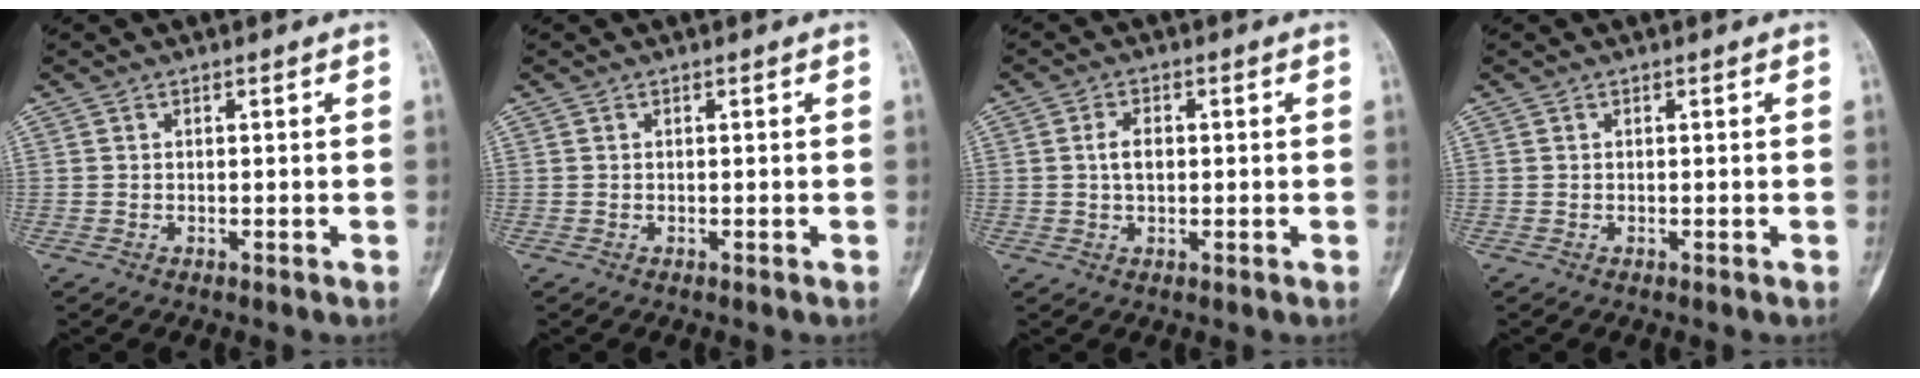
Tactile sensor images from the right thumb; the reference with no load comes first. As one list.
[{"total": 0.0}, {"total": 3.4, "force": [0.2, 2.1, 2.7], "torque": [-0.049, 0.005, 0.002]}, {"total": 0.0}]